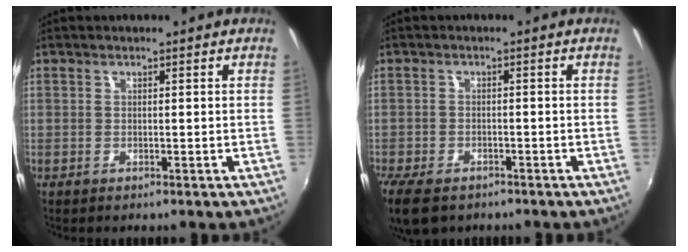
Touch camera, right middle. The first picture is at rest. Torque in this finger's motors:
{"motor_torque": [1.12, -1.02, 0.38, 0.14]}